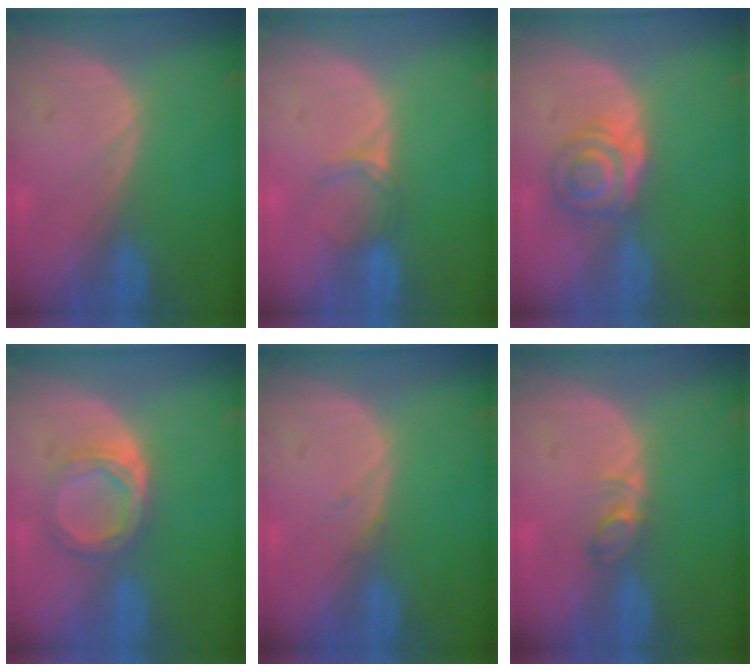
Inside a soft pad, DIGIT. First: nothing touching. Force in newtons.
{"total": 2.5, "press": 2.0, "slide": 1.4}
{"total": 5.6, "press": 5.3, "slide": 1.8}
{"total": 5.5, "press": 5.0, "slide": 2.4}
{"total": 0.6, "press": 0.5, "slide": 0.1}
{"total": 2.5, "press": 2.5, "slide": 0.4}